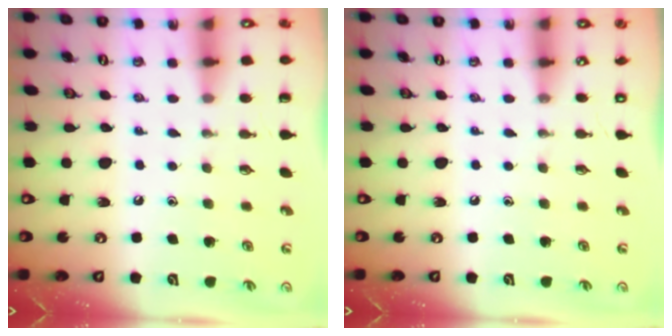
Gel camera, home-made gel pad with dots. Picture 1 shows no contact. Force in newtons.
{"total": 0.0}